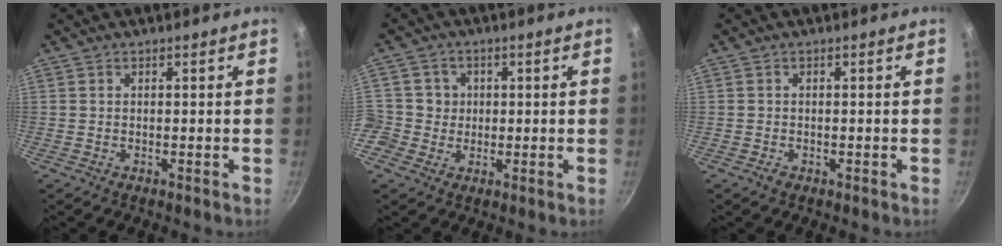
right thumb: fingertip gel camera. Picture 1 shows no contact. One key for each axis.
{"total": 5.9, "fx": 0.0, "fy": 5.8, "fz": 0.8, "tx": 0.015, "ty": 0.009, "tz": -0.007}
{"total": 1.1, "fx": -0.6, "fy": 0.7, "fz": 0.6, "tx": -0.011, "ty": 0.001, "tz": -0.009}